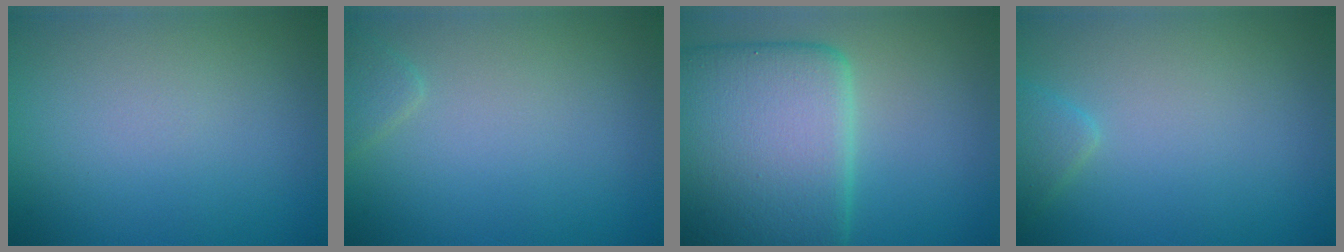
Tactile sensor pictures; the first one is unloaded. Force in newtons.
{"total": 1.1, "press": 1.1, "slide": 0.1}
{"total": 13.4, "press": 13.4, "slide": 0.5}
{"total": 1.4, "press": 1.4, "slide": 0.1}